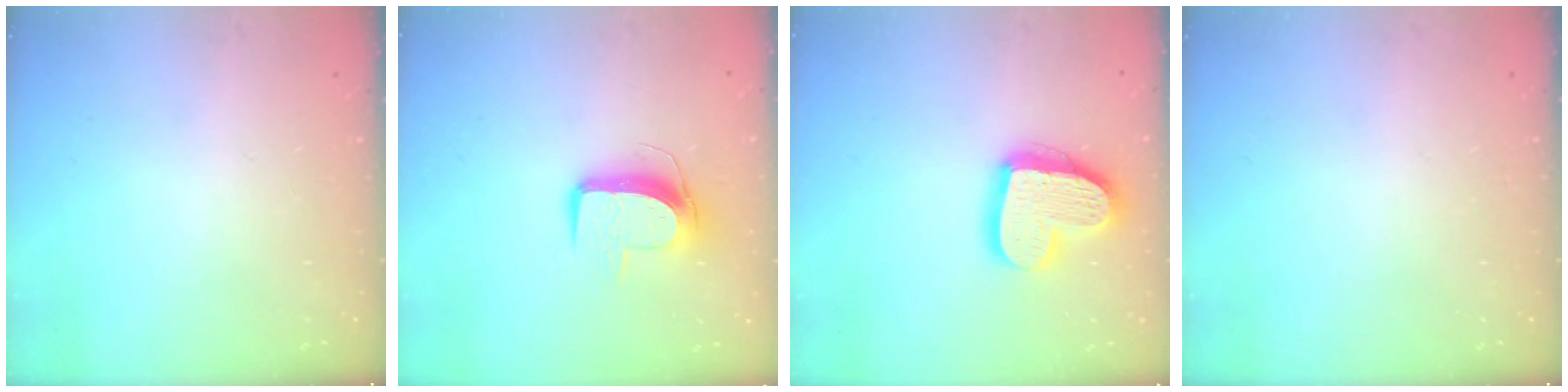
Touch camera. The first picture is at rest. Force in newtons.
{"total": 9.9, "press": 9.9, "slide": 0.6}
{"total": 17.8, "press": 17.7, "slide": 1.9}
{"total": 0.0}